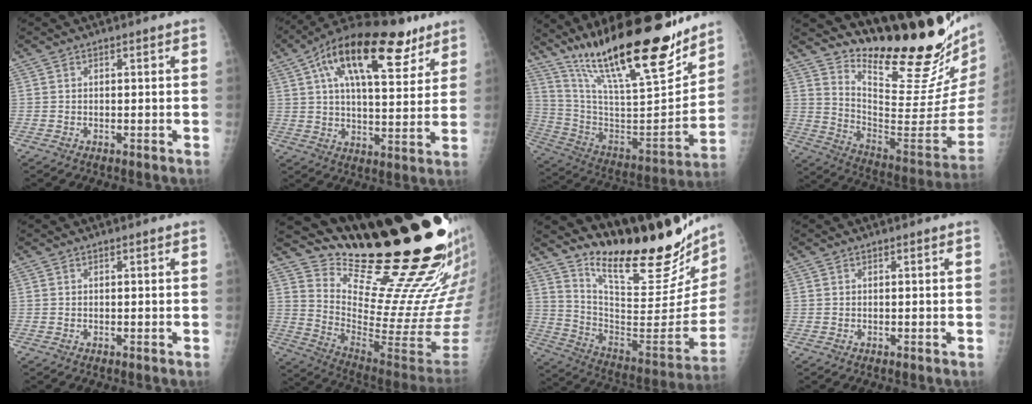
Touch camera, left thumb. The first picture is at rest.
{"total": 21.6, "force": [11.3, 9.2, 15.9], "torque": [-0.231, -0.008, 0.181]}
{"total": 28.8, "force": [20.6, 6.5, 19.0], "torque": [-0.292, -0.079, 0.351]}
{"total": 26.6, "force": [21.8, 4.5, 14.6], "torque": [-0.193, -0.179, 0.316]}
{"total": 0.0}
{"total": 28.2, "force": [22.0, 4.9, 17.1], "torque": [-0.229, -0.169, 0.334]}
{"total": 29.4, "force": [23.8, 6.7, 16.0], "torque": [-0.218, -0.168, 0.348]}
{"total": 0.0}